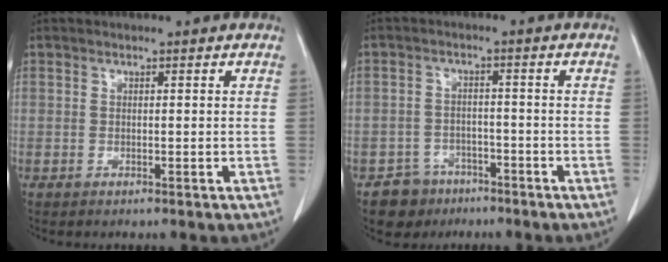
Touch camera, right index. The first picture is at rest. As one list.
[{"total": 4.8, "force": [-3.1, 3.6, 0.5], "torque": [-0.008, 0.012, -0.043]}]